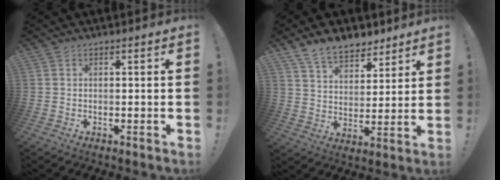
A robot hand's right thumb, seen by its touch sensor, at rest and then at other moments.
{"total": 10.6, "force": [8.4, 5.5, 3.6], "torque": [-0.055, -0.059, 0.160]}